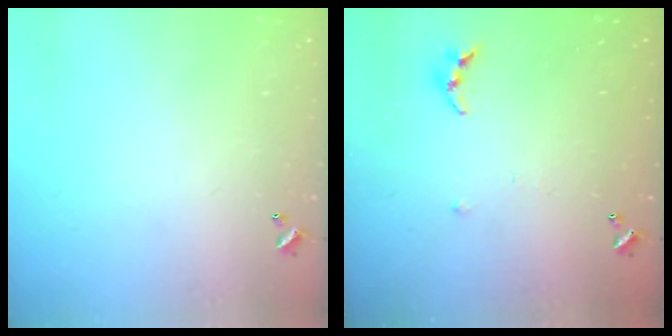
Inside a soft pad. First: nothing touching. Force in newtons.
{"total": 4.0, "press": 3.9, "slide": 0.5}